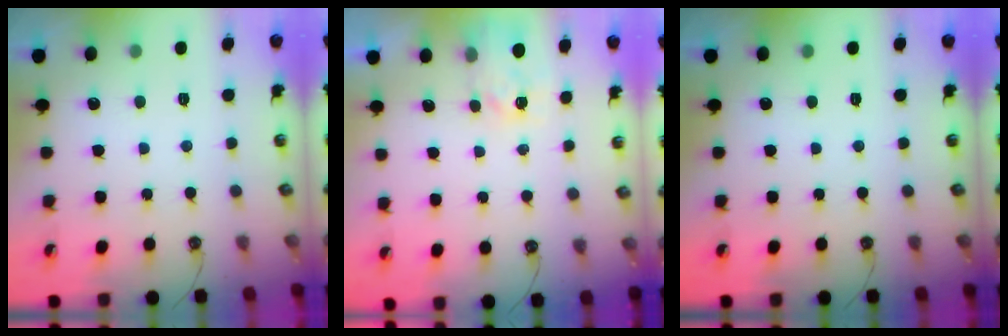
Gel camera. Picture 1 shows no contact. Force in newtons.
{"total": 3.4, "press": 3.4, "slide": 0.4}
{"total": 0.0}